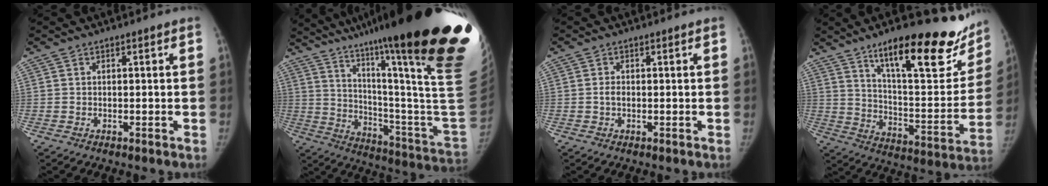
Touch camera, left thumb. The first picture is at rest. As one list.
[{"total": 41.4, "force": [27.1, 4.8, 30.9], "torque": [-0.294, -0.134, 0.392]}, {"total": 1.3, "force": [-0.1, 1.0, 1.0], "torque": [-0.015, 0.002, -0.002]}, {"total": 26.9, "force": [17.5, 8.2, 18.6], "torque": [-0.210, -0.080, 0.263]}]